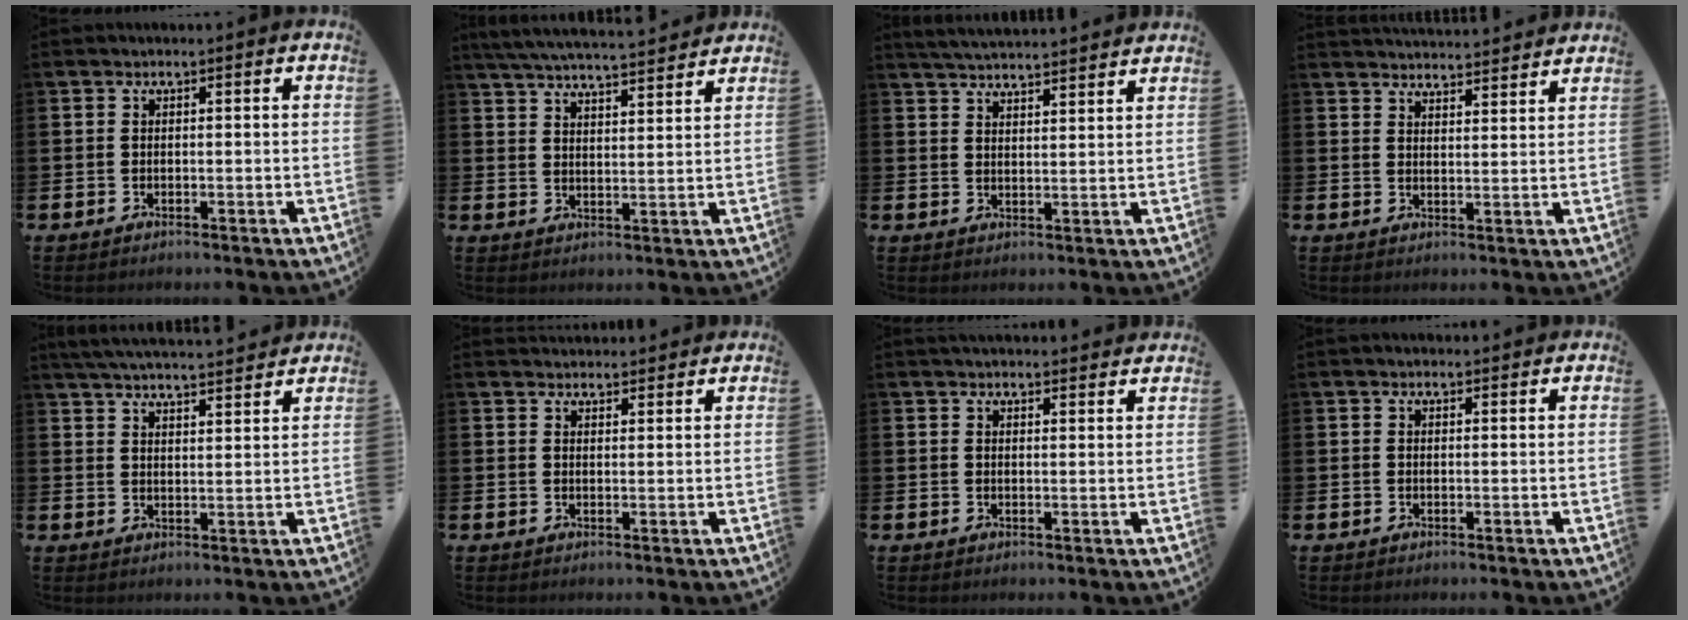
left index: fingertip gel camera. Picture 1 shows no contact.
{"total": 5.8, "force": [5.7, 0.2, 1.2], "torque": [-0.038, -0.035, 0.100]}
{"total": 4.4, "force": [4.4, -0.2, 0.2], "torque": [-0.023, -0.024, 0.081]}
{"total": 4.0, "force": [4.0, 0.1, -0.3], "torque": [-0.004, -0.029, 0.073]}
{"total": 4.8, "force": [4.8, 0.1, 0.6], "torque": [-0.022, -0.026, 0.086]}
{"total": 2.7, "force": [2.6, 0.6, -0.2], "torque": [0.006, -0.014, 0.047]}
{"total": 2.6, "force": [2.6, 0.5, 0.2], "torque": [0.000, -0.014, 0.045]}
{"total": 1.1, "force": [1.0, 0.3, 0.2], "torque": [0.005, -0.001, 0.017]}